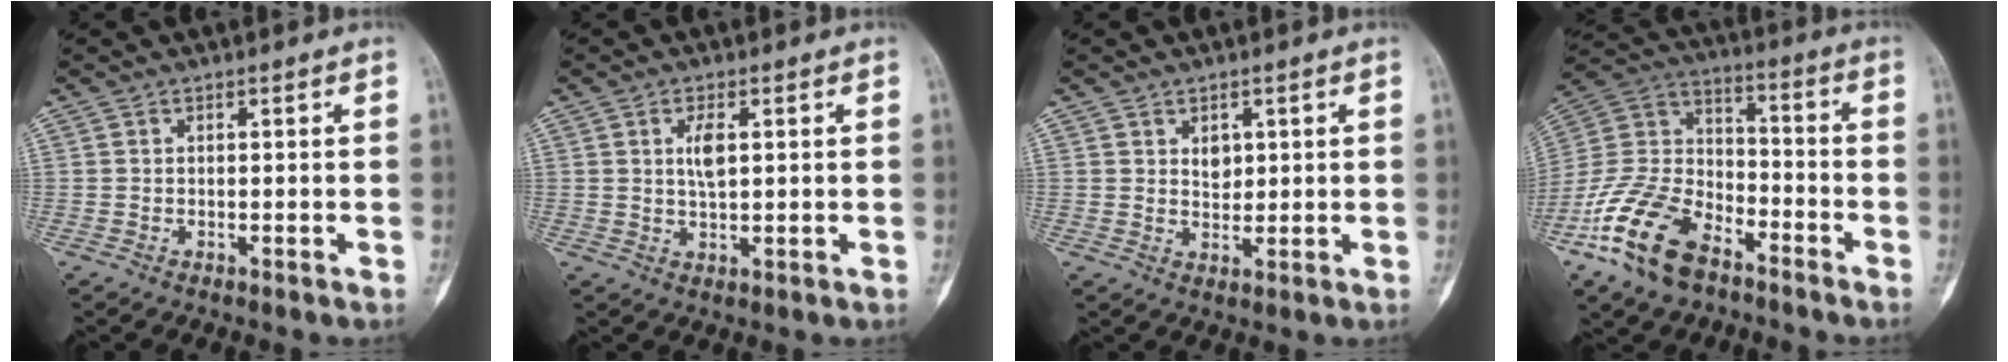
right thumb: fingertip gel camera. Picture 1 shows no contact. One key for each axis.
{"total": 3.8, "fx": 1.0, "fy": 1.5, "fz": 3.3, "tx": -0.059, "ty": -0.005, "tz": 0.019}
{"total": 2.9, "fx": 1.1, "fy": 2.1, "fz": 1.6, "tx": -0.011, "ty": -0.008, "tz": 0.020}
{"total": 18.1, "fx": -11.1, "fy": 9.5, "fz": 10.8, "tx": -0.213, "ty": 0.062, "tz": -0.215}